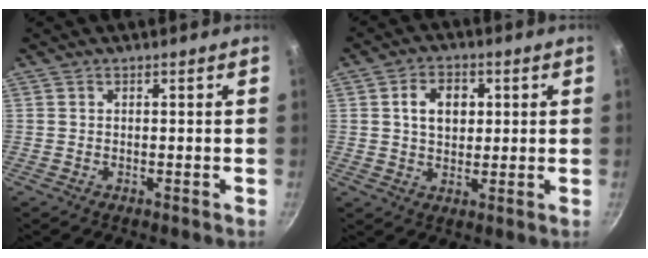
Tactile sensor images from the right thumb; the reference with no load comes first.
{"total": 7.1, "force": [1.6, 5.1, 4.7], "torque": [-0.057, 0.002, 0.024]}